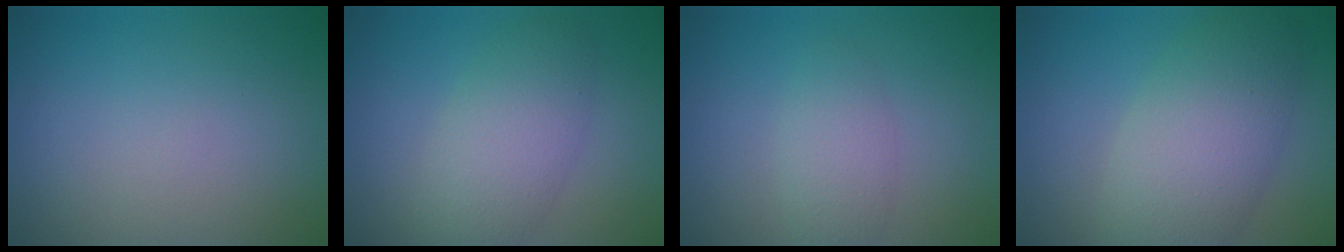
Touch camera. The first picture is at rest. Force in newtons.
{"total": 4.7, "press": 4.7, "slide": 0.3}
{"total": 2.5, "press": 2.5, "slide": 0.0}
{"total": 7.0, "press": 7.0, "slide": 0.5}